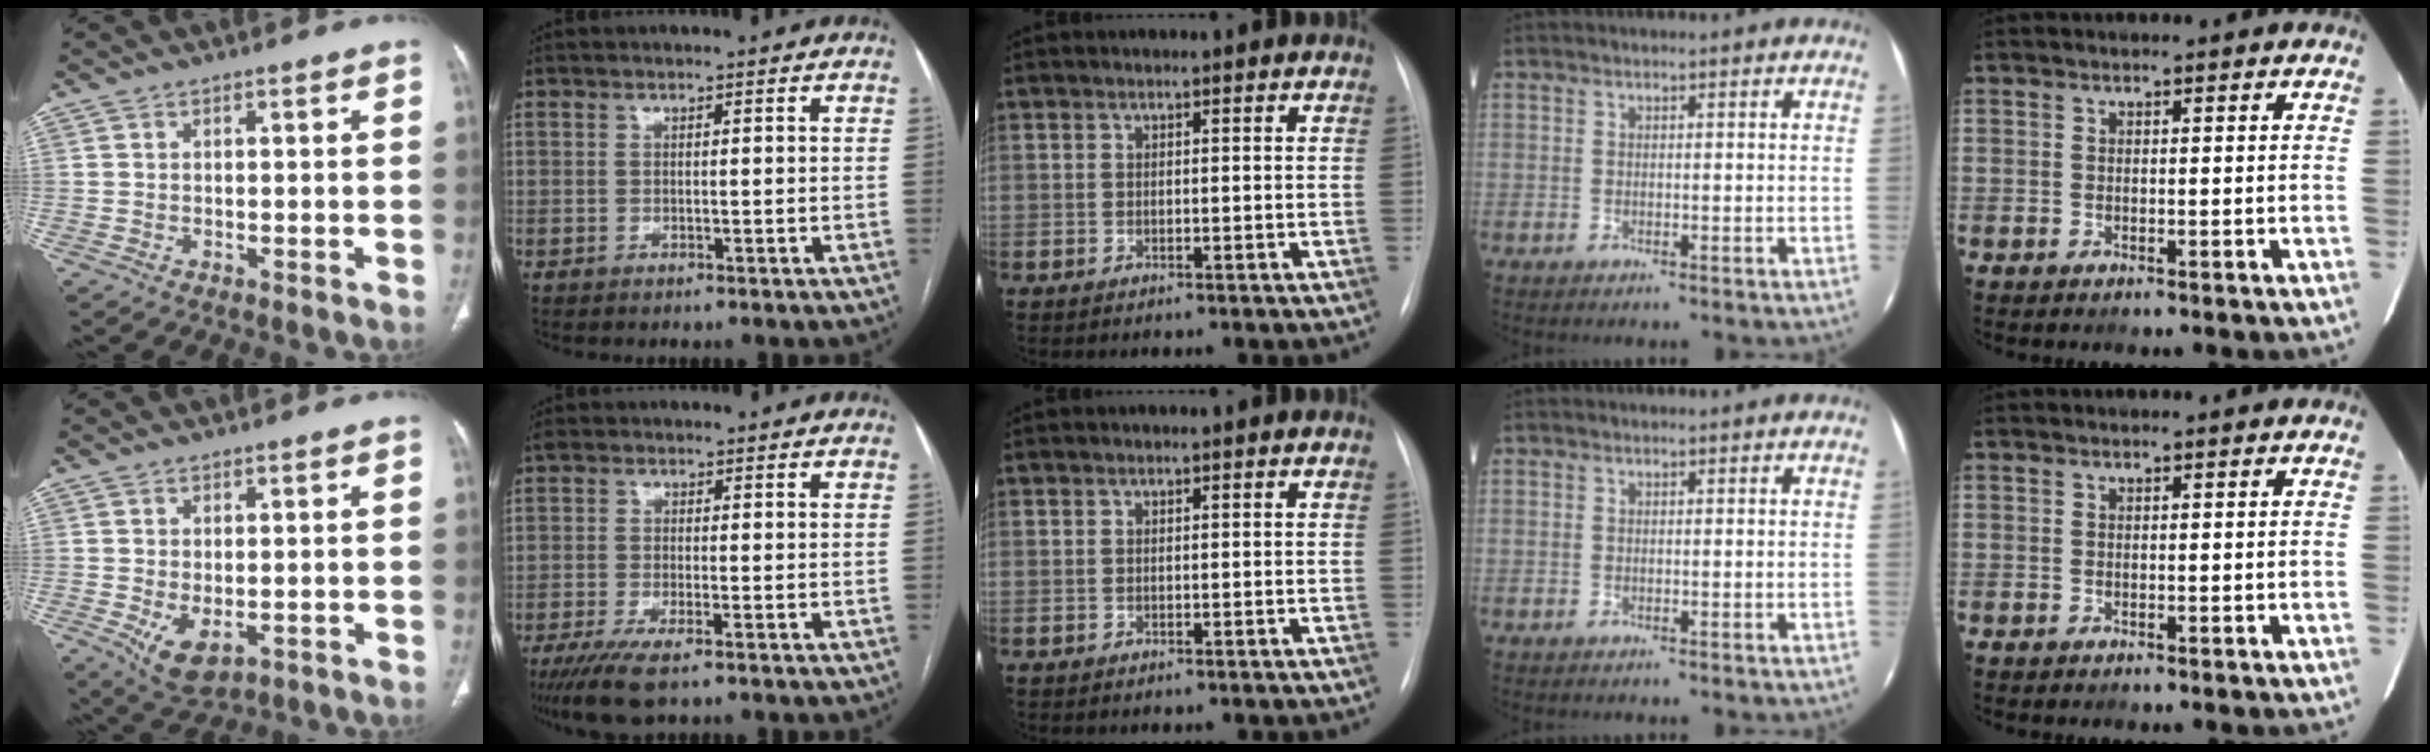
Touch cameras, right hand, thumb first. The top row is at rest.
{"thumb": {"total": 6.2, "force": [-1.4, 3.5, 4.8], "torque": [-0.083, -0.011, -0.007]}, "index": {"total": 5.9, "force": [-3.8, 1.0, 4.4], "torque": [-0.081, -0.017, -0.066]}}